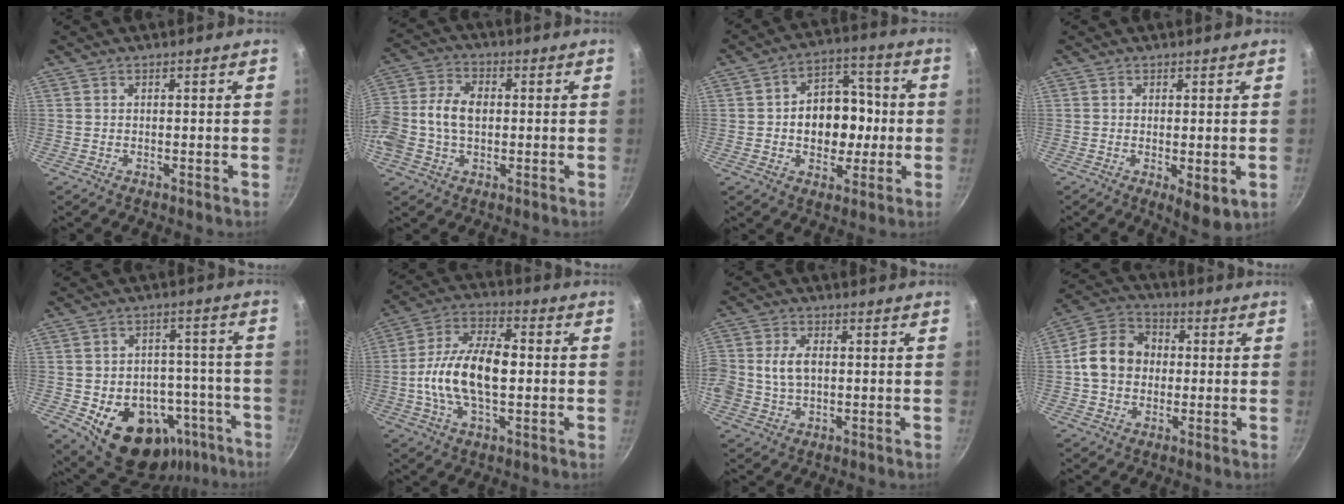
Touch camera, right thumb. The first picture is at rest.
{"total": 11.9, "force": [-0.2, 8.2, 8.6], "torque": [-0.166, 0.027, -0.019]}
{"total": 13.6, "force": [-0.7, 10.3, 9.0], "torque": [-0.084, 0.022, -0.017]}
{"total": 5.3, "force": [-0.8, 1.9, 4.9], "torque": [-0.071, -0.019, -0.006]}
{"total": 21.0, "force": [-9.9, 14.2, 12.0], "torque": [-0.132, 0.043, -0.117]}
{"total": 15.4, "force": [-0.9, 8.0, 13.1], "torque": [-0.228, 0.032, -0.031]}
{"total": 7.1, "force": [0.2, 5.1, 5.0], "torque": [-0.090, 0.014, 0.001]}
{"total": 11.9, "force": [0.1, 9.7, 6.8], "torque": [-0.091, 0.024, -0.017]}